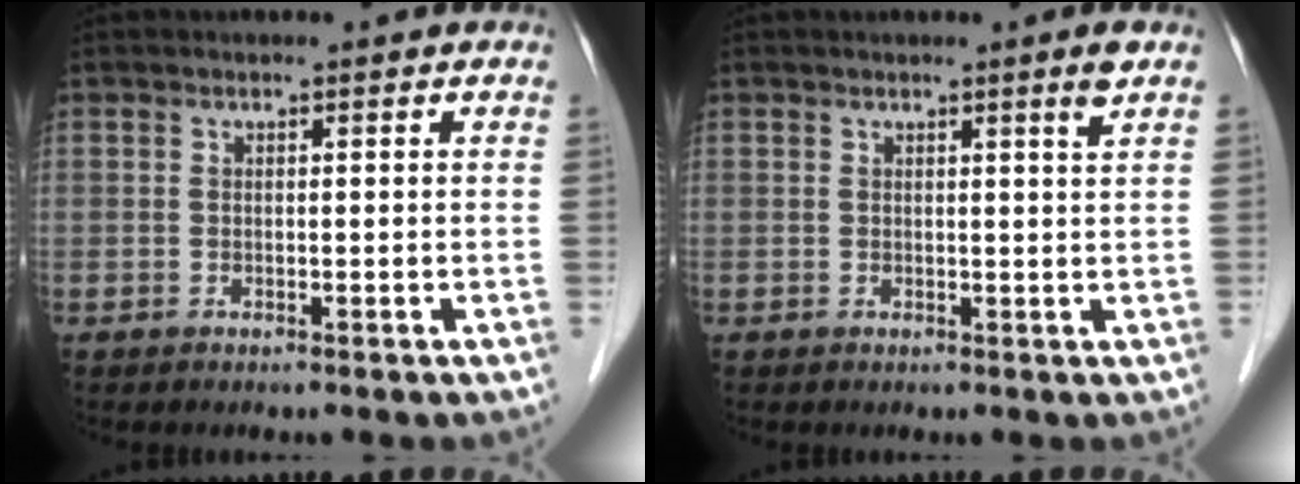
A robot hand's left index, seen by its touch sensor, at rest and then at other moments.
{"total": 1.8, "force": [1.1, -0.4, 1.3], "torque": [-0.017, -0.009, 0.018]}